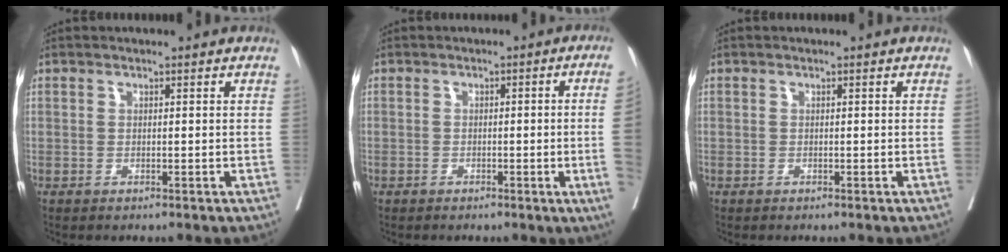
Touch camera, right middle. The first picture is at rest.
{"total": 6.1, "force": [-1.1, -1.7, 5.8], "torque": [-0.063, -0.008, -0.015]}
{"total": 0.0}